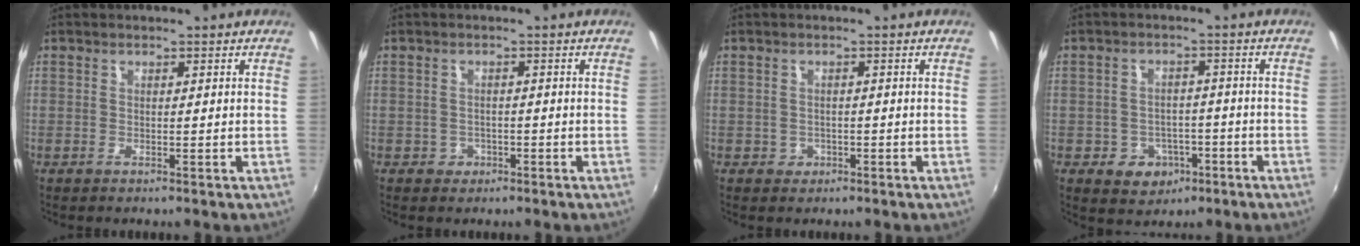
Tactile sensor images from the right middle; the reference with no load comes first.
{"total": 2.6, "force": [-1.0, 2.4, 0.5], "torque": [-0.014, 0.002, -0.011]}
{"total": 2.2, "force": [-0.6, 2.0, 0.5], "torque": [-0.011, 0.001, -0.005]}
{"total": 7.0, "force": [-3.0, 5.8, 2.3], "torque": [-0.057, 0.013, -0.024]}